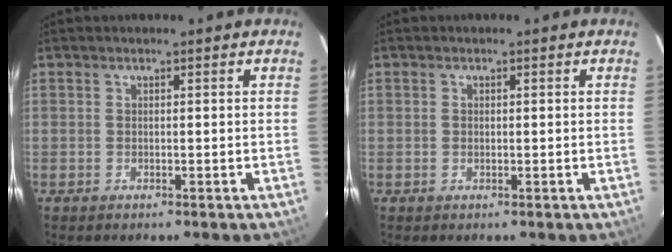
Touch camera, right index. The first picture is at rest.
{"total": 0.5, "force": [0.0, 0.4, 0.3], "torque": [-0.005, 0.002, 0.001]}